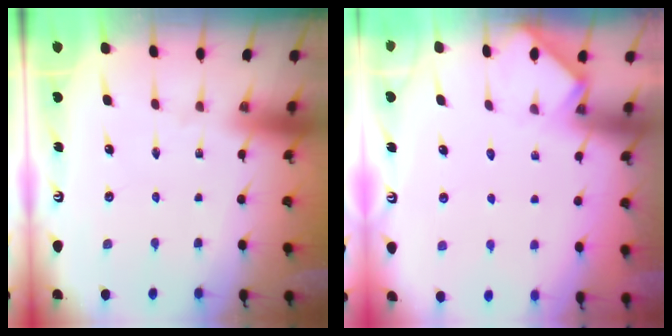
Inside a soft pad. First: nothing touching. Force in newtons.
{"total": 4.7, "press": 4.6, "slide": 0.5}